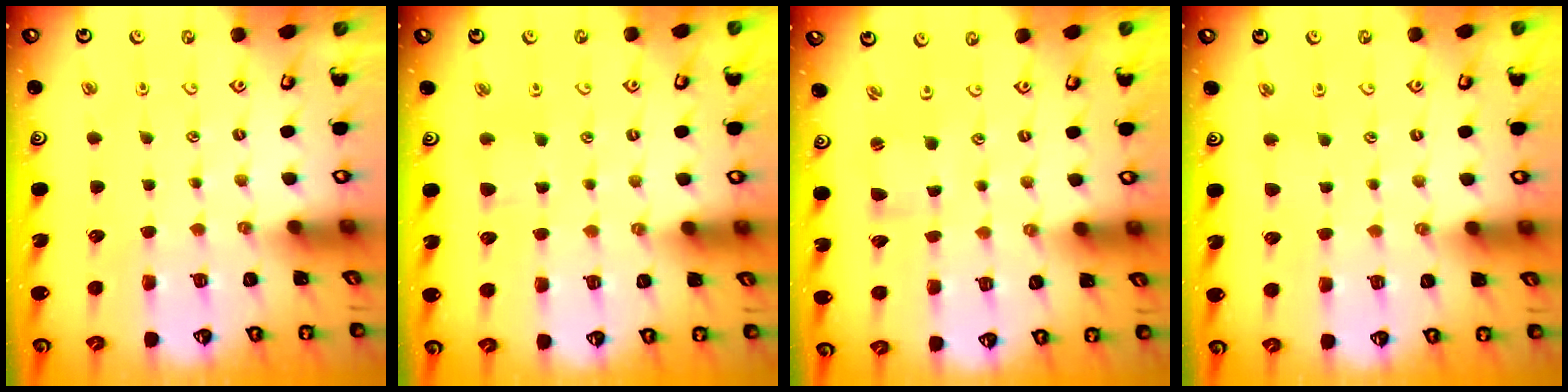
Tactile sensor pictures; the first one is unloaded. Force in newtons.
{"total": 2.9, "press": 2.9, "slide": 0.4}
{"total": 1.4, "press": 1.4, "slide": 0.3}
{"total": 2.7, "press": 2.6, "slide": 0.4}